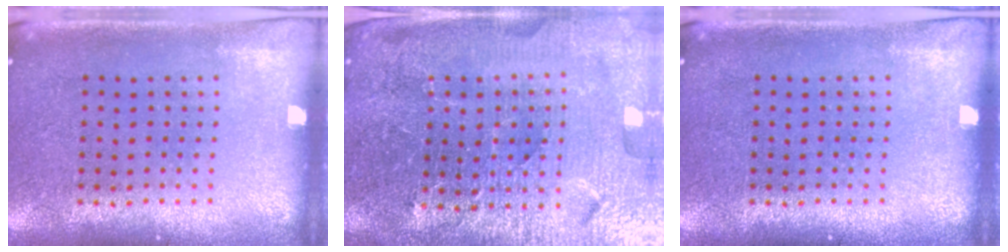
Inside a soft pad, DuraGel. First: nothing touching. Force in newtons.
{"total": 5.4, "press": 5.0, "slide": 2.2}
{"total": 0.0}